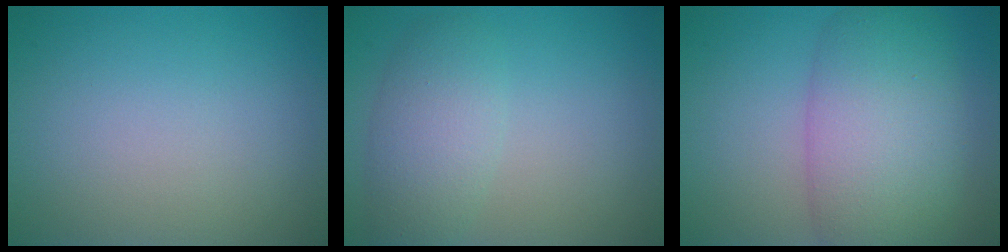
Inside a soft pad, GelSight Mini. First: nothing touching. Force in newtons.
{"total": 3.8, "press": 3.8, "slide": 0.3}
{"total": 8.7, "press": 8.7, "slide": 0.5}